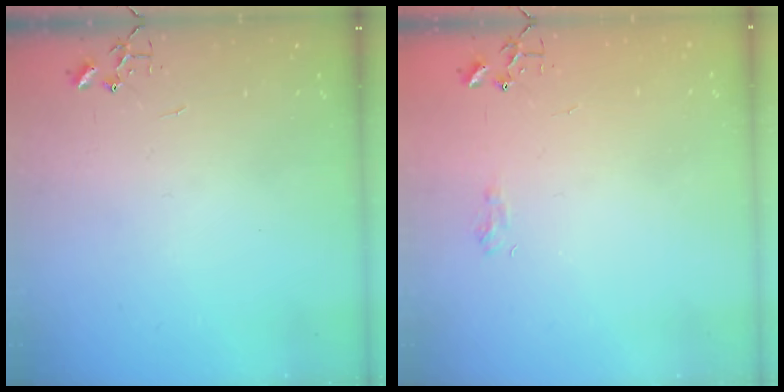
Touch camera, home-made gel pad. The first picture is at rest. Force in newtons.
{"total": 6.1, "press": 6.1, "slide": 0.8}